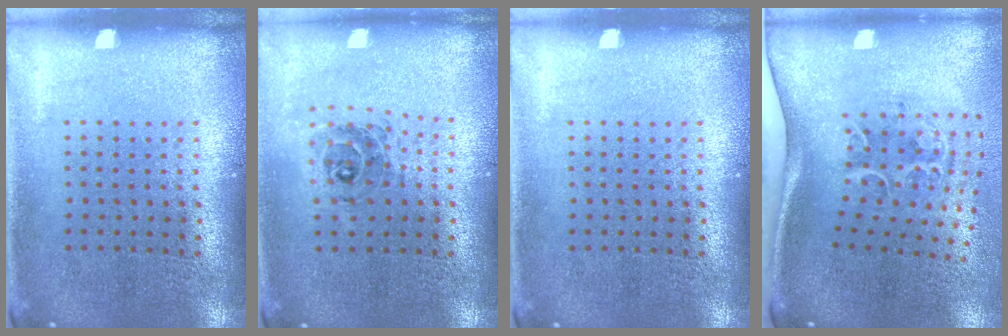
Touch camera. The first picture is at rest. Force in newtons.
{"total": 0.7, "press": 0.7, "slide": 0.2}
{"total": 0.0}
{"total": 2.2, "press": 1.4, "slide": 1.7}